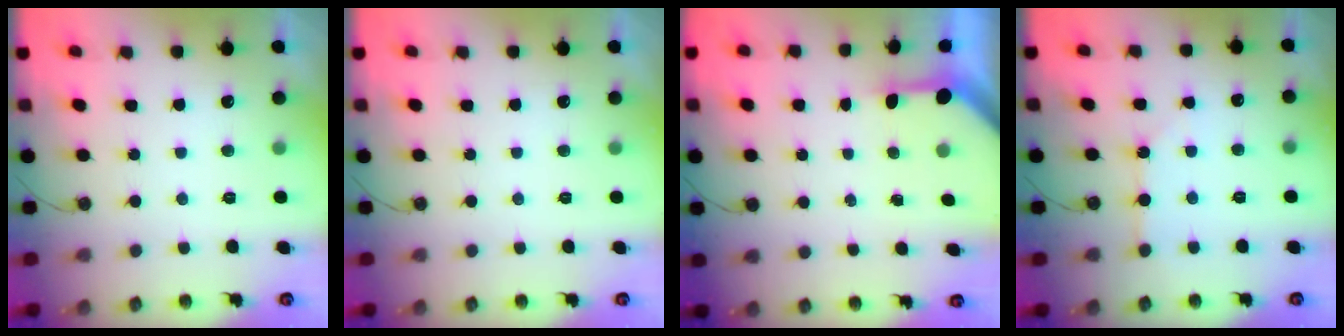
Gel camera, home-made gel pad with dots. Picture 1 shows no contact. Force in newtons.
{"total": 0.0}
{"total": 3.1, "press": 3.1, "slide": 0.2}
{"total": 2.1, "press": 2.1, "slide": 0.3}